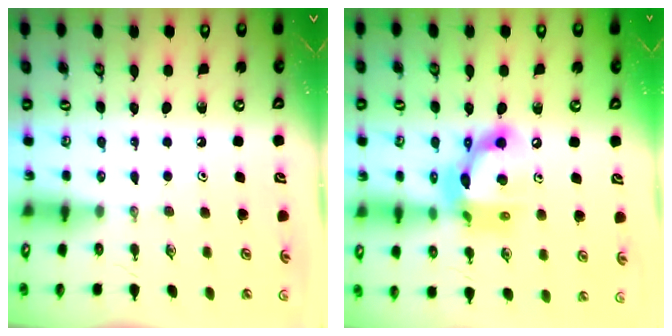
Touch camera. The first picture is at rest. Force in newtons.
{"total": 14.3, "press": 14.3, "slide": 0.9}